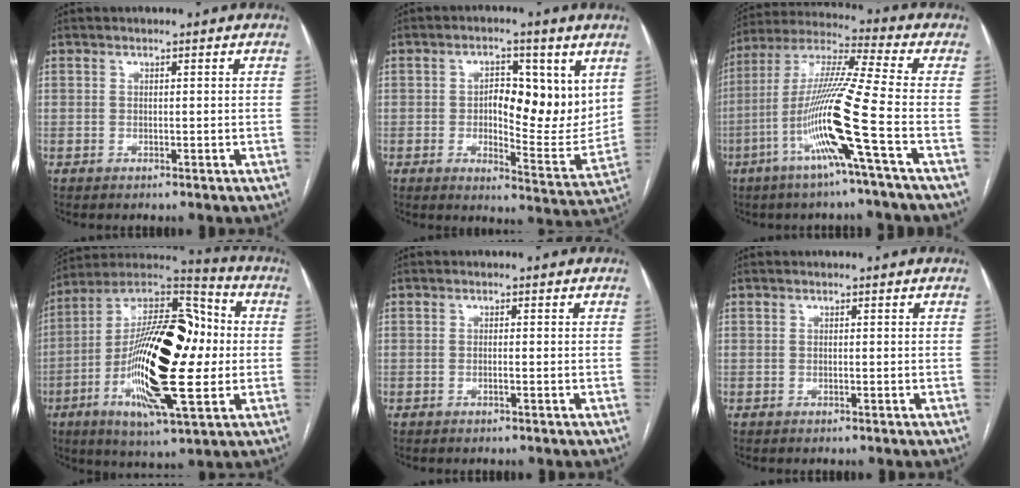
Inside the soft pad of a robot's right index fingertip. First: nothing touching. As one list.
[{"total": 11.5, "force": [2.7, 4.8, 10.1], "torque": [-0.129, 0.002, 0.043]}, {"total": 15.4, "force": [-5.6, -2.0, 14.2], "torque": [-0.282, -0.010, -0.115]}, {"total": 25.0, "force": [-2.4, 7.2, 23.9], "torque": [-0.436, 0.015, -0.042]}, {"total": 0.7, "force": [-0.3, 0.0, 0.6], "torque": [-0.011, 0.001, -0.004]}, {"total": 0.0}]